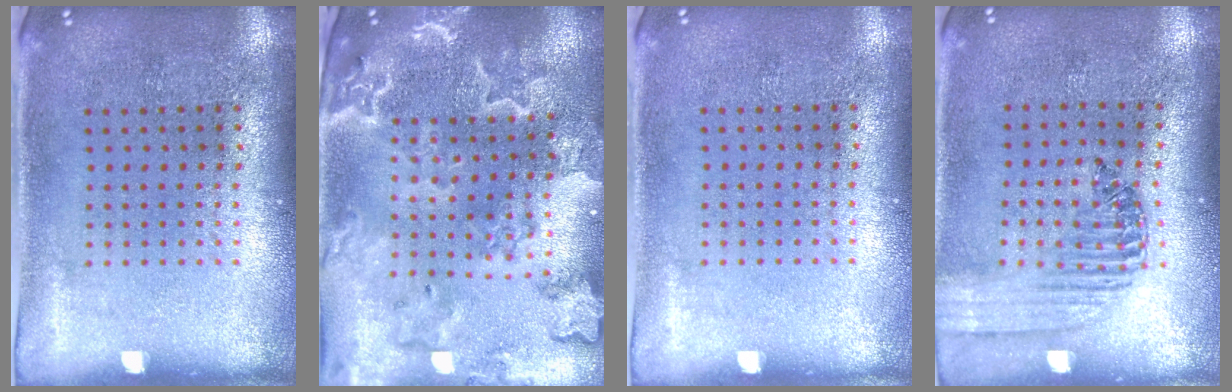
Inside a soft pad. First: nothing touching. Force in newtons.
{"total": 3.6, "press": 3.1, "slide": 1.7}
{"total": 0.0}
{"total": 1.4, "press": 1.4, "slide": 0.4}